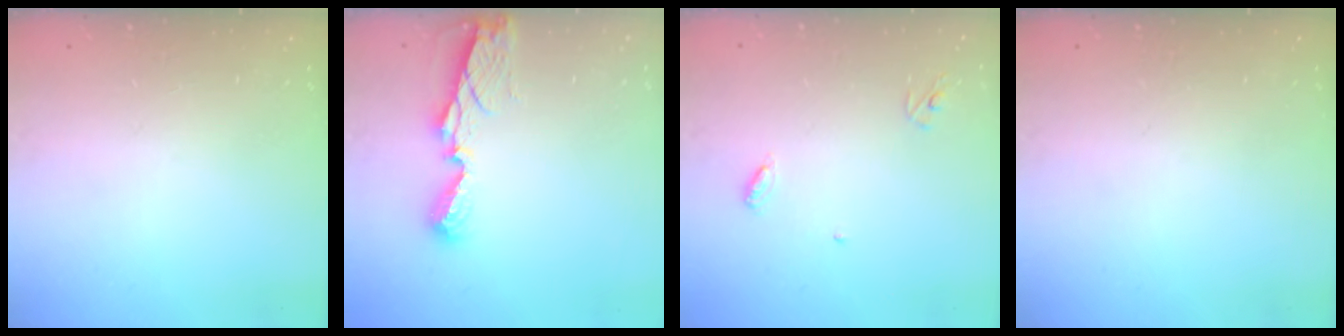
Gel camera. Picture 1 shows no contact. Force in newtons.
{"total": 7.1, "press": 7.1, "slide": 0.2}
{"total": 3.9, "press": 3.9, "slide": 0.3}
{"total": 0.0}